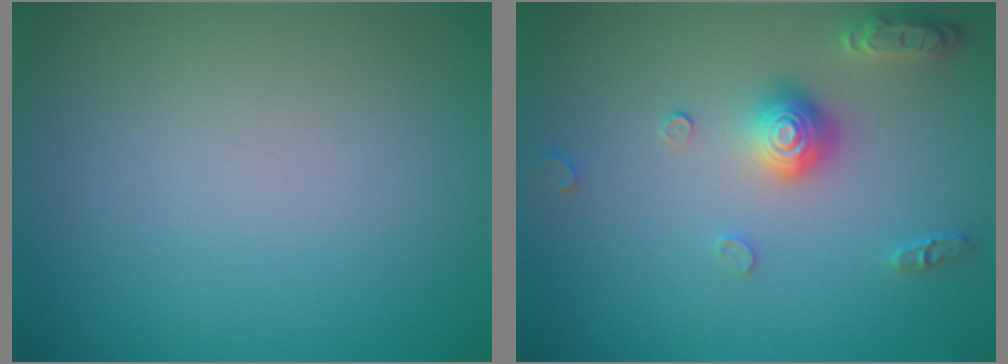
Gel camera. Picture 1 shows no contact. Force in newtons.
{"total": 3.0, "press": 2.9, "slide": 0.7}